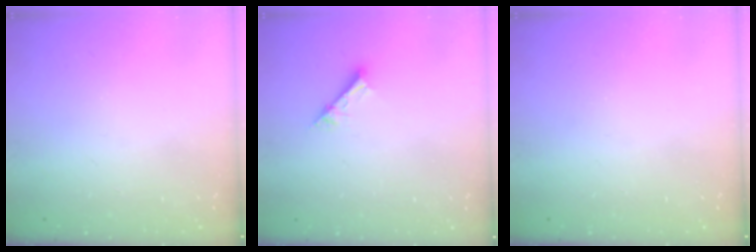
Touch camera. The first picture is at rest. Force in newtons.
{"total": 2.6, "press": 2.6, "slide": 0.2}
{"total": 0.0}